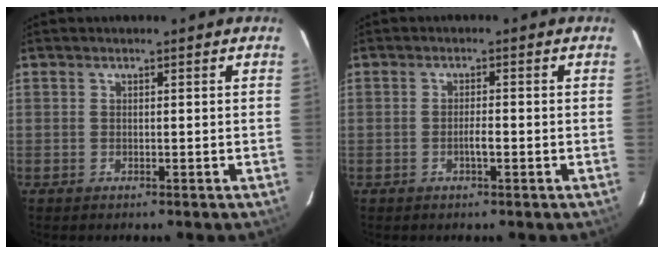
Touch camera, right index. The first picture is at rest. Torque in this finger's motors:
{"motor_torque": [0.15, -0.09, 0.08, 0.02]}